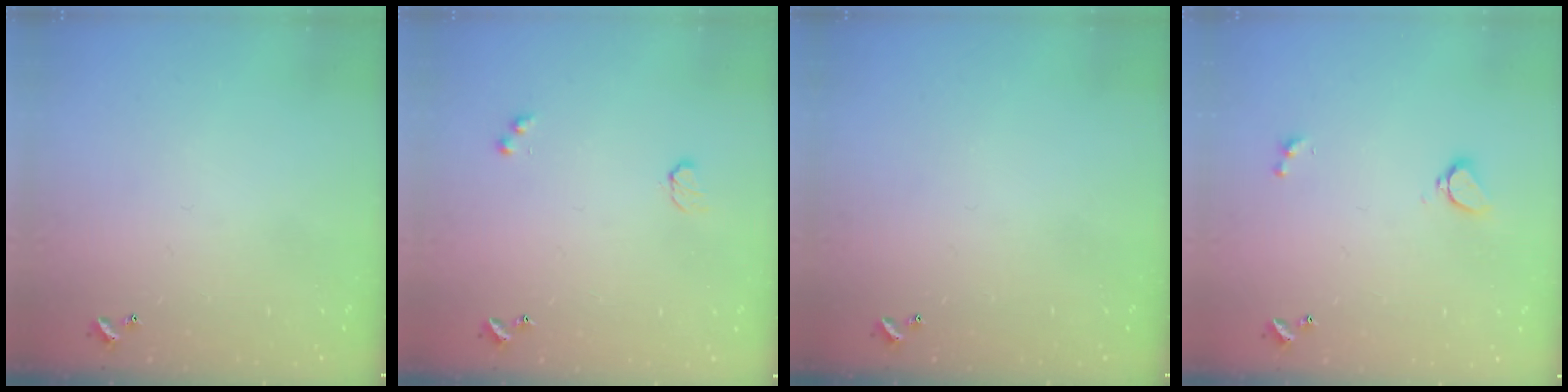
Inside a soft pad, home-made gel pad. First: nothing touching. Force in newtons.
{"total": 3.9, "press": 3.9, "slide": 0.6}
{"total": 0.0}
{"total": 2.9, "press": 2.4, "slide": 1.6}